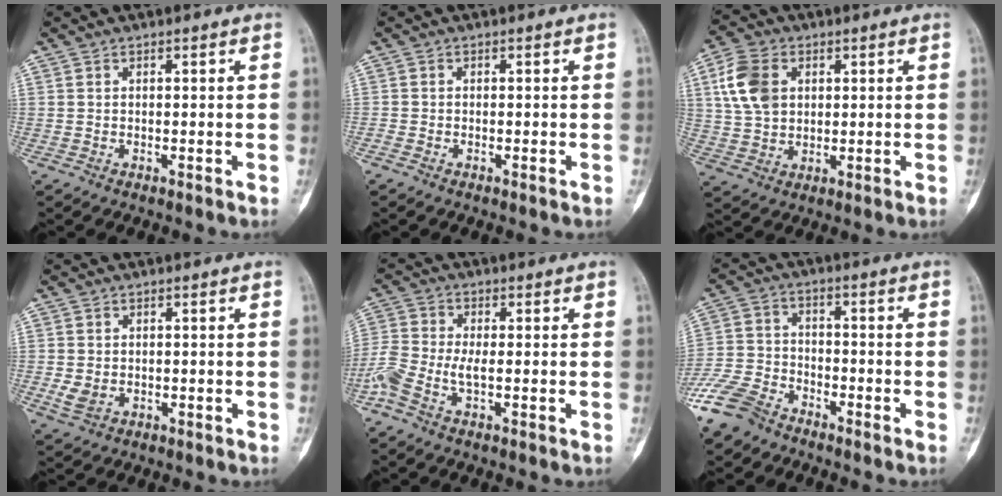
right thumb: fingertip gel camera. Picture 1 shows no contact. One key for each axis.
{"total": 0.7, "fx": -0.5, "fy": 0.3, "fz": 0.3, "tx": -0.015, "ty": -0.002, "tz": -0.015}
{"total": 9.7, "fx": 1.8, "fy": 8.1, "fz": 5.1, "tx": -0.076, "ty": 0.009, "tz": 0.026}
{"total": 3.1, "fx": -0.6, "fy": 2.4, "fz": 1.9, "tx": -0.041, "ty": 0.000, "tz": -0.003}
{"total": 6.7, "fx": -2.7, "fy": 2.4, "fz": 5.7, "tx": -0.152, "ty": 0.017, "tz": -0.057}
{"total": 10.2, "fx": -7.8, "fy": 5.2, "fz": 4.0, "tx": -0.092, "ty": 0.021, "tz": -0.159}